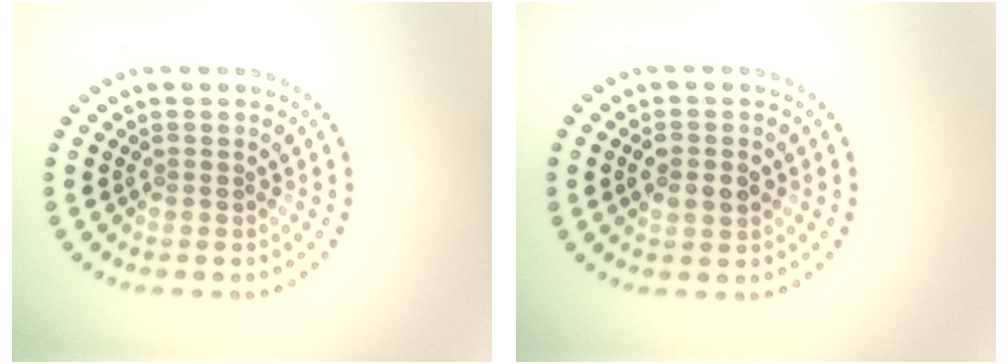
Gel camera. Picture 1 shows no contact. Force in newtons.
{"total": 3.0, "press": 2.9, "slide": 0.3}